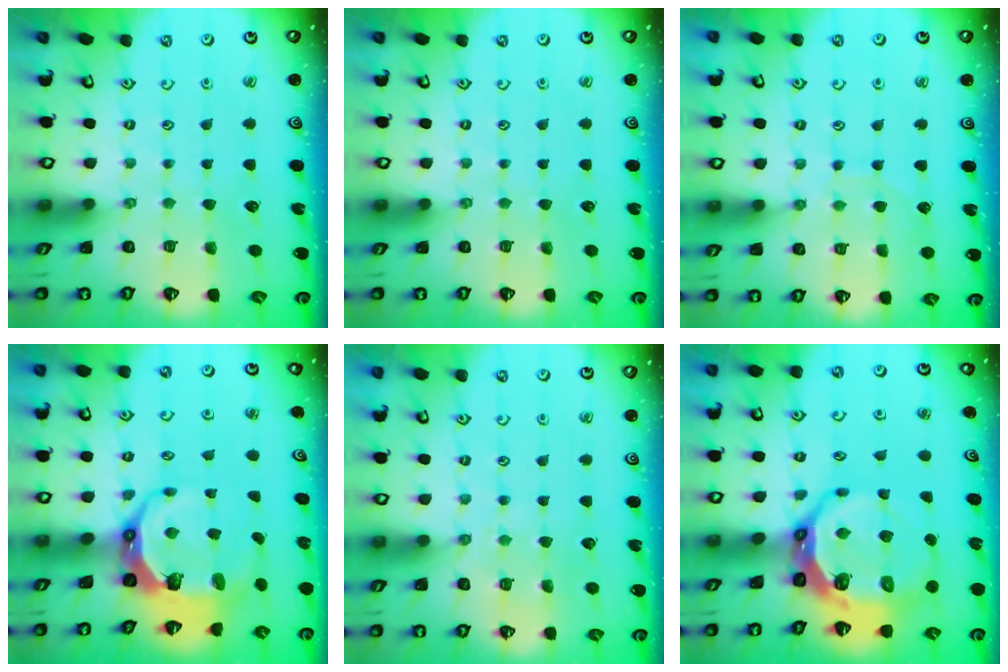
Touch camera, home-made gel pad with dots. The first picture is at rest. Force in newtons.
{"total": 0.0}
{"total": 6.7, "press": 6.7, "slide": 0.4}
{"total": 12.1, "press": 10.8, "slide": 5.4}
{"total": 4.0, "press": 3.9, "slide": 0.6}
{"total": 13.8, "press": 13.0, "slide": 4.6}